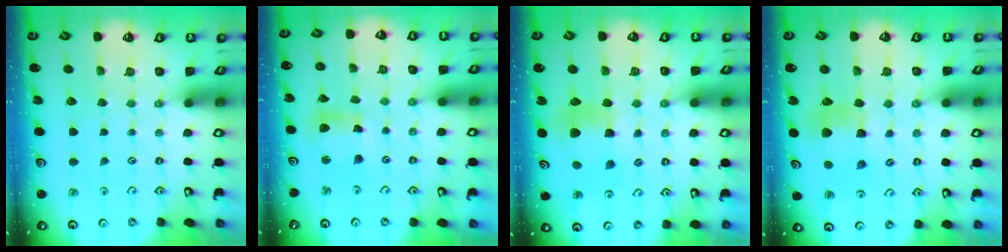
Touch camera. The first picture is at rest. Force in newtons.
{"total": 9.5, "press": 9.4, "slide": 1.0}
{"total": 8.4, "press": 8.4, "slide": 0.9}
{"total": 8.1, "press": 8.0, "slide": 0.9}